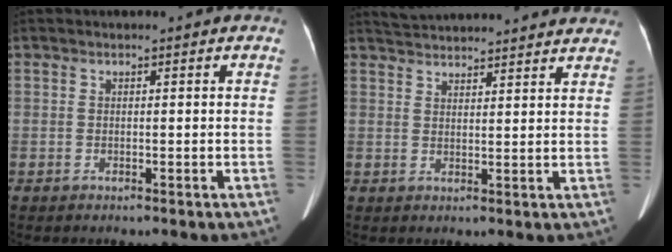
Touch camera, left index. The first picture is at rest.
{"total": 18.3, "force": [17.3, 2.2, 5.4], "torque": [-0.086, 0.021, 0.227]}